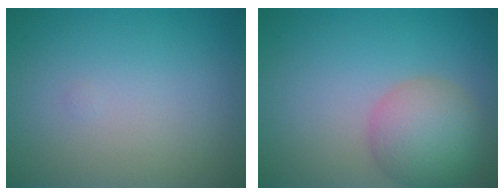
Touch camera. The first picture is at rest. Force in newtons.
{"total": 5.6, "press": 5.6, "slide": 0.3}